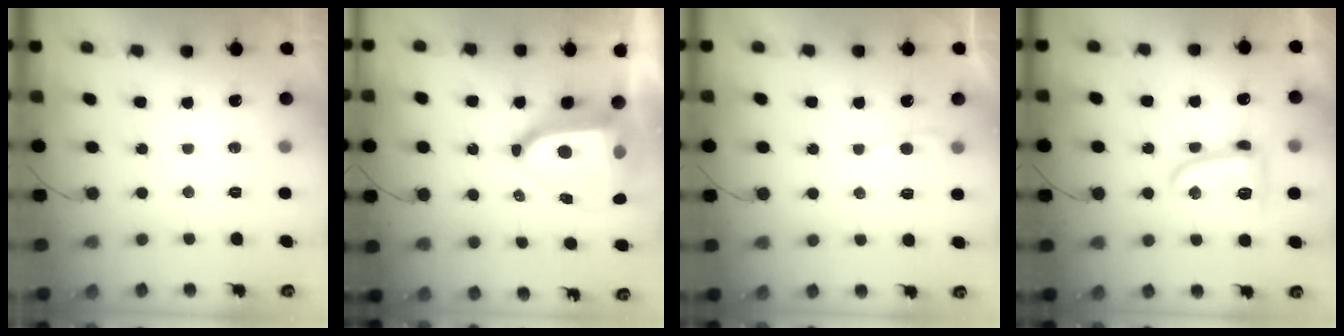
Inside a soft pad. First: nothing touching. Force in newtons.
{"total": 13.8, "press": 13.7, "slide": 1.5}
{"total": 3.2, "press": 3.2, "slide": 0.4}
{"total": 10.1, "press": 10.1, "slide": 0.4}